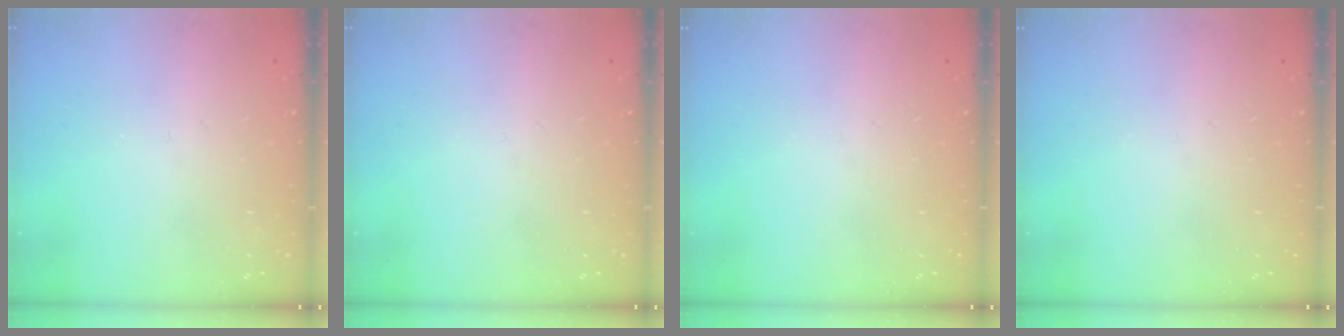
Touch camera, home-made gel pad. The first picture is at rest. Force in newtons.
{"total": 0.0}
{"total": 0.0}
{"total": 0.0}